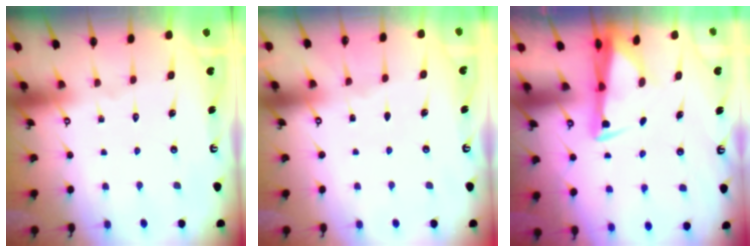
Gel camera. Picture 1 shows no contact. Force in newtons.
{"total": 0.0}
{"total": 2.9, "press": 2.9, "slide": 0.6}